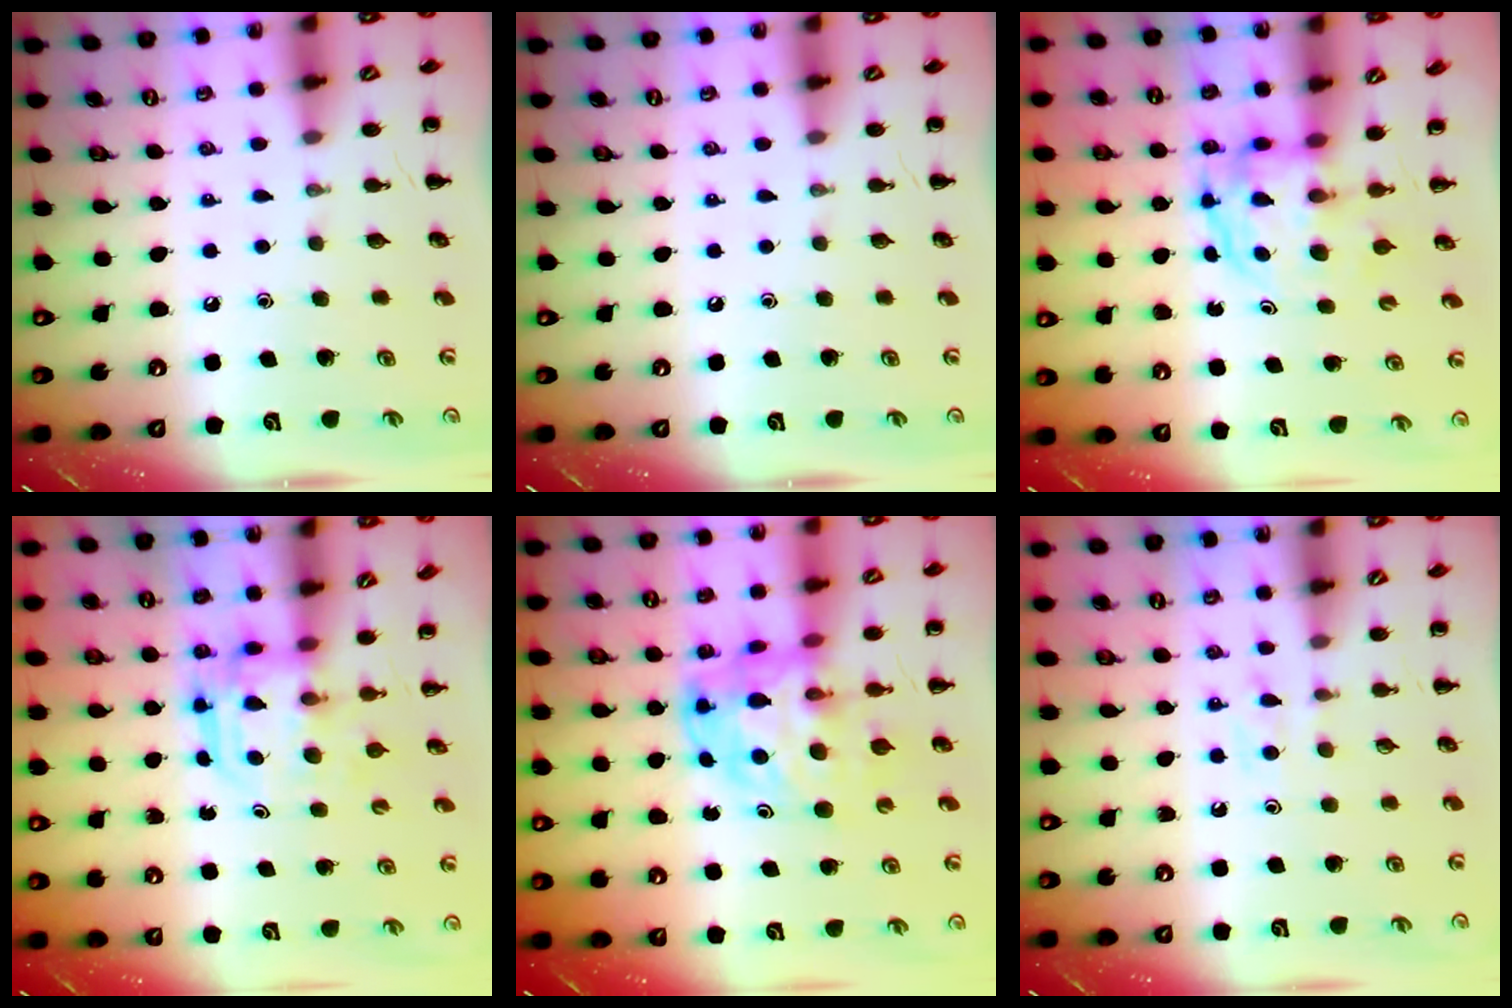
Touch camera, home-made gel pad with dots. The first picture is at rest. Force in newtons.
{"total": 0.0}
{"total": 3.8, "press": 3.8, "slide": 0.3}
{"total": 3.0, "press": 3.0, "slide": 0.2}
{"total": 10.5, "press": 10.0, "slide": 3.4}
{"total": 5.2, "press": 5.0, "slide": 1.5}